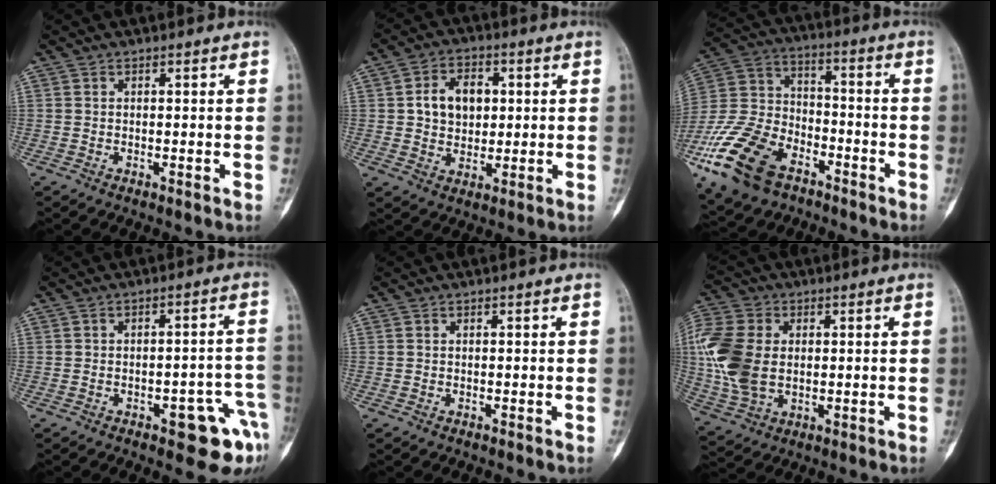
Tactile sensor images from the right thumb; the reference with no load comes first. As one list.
[{"total": 8.9, "force": [1.5, 6.6, 5.8], "torque": [-0.065, 0.002, 0.025]}, {"total": 20.3, "force": [-11.1, 12.0, 12.0], "torque": [-0.247, 0.049, -0.208]}, {"total": 10.0, "force": [-4.7, 3.7, 8.0], "torque": [-0.071, 0.035, -0.050]}, {"total": 0.0}, {"total": 15.6, "force": [1.1, 10.8, 11.3], "torque": [-0.262, 0.001, 0.026]}]